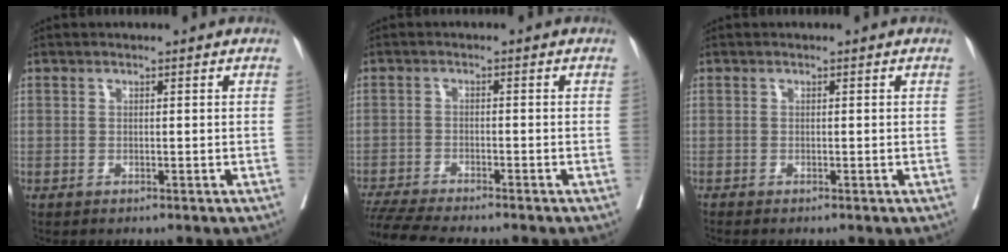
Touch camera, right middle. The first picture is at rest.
{"total": 8.9, "force": [-8.0, 0.1, 3.8], "torque": [-0.059, -0.017, -0.131]}
{"total": 0.0}